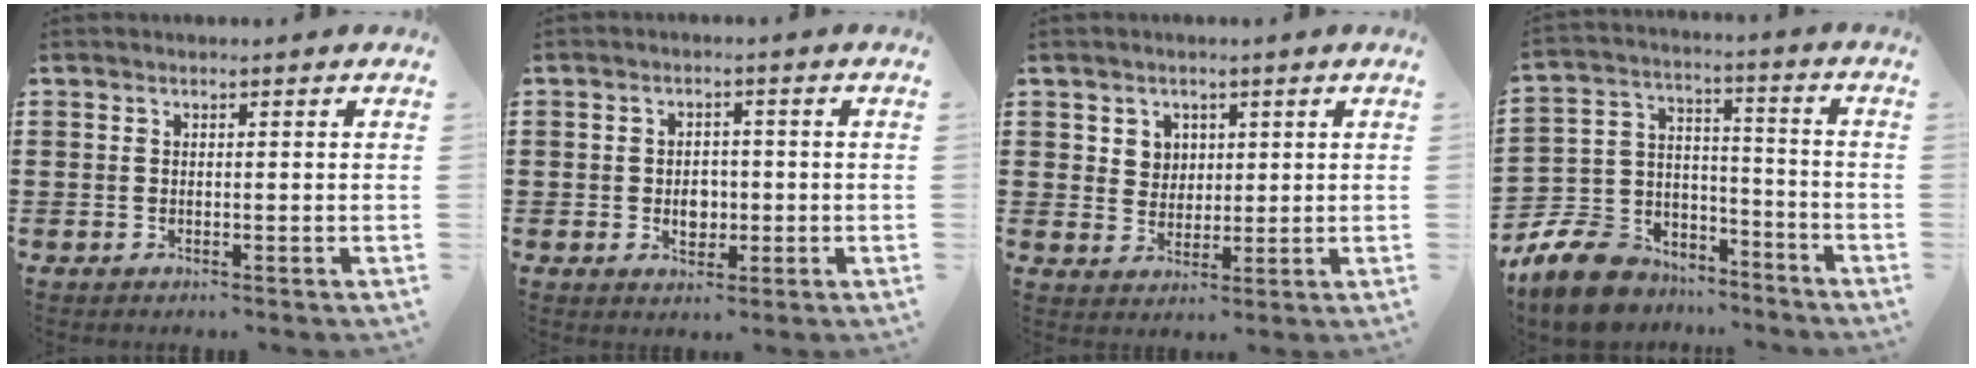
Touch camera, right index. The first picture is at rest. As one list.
[{"total": 3.4, "force": [-0.5, 2.6, 2.1], "torque": [-0.030, -0.001, -0.016]}, {"total": 3.5, "force": [1.6, 3.0, 0.6], "torque": [-0.018, 0.007, 0.027]}, {"total": 10.2, "force": [-8.8, 4.7, 2.1], "torque": [-0.070, 0.028, -0.172]}]